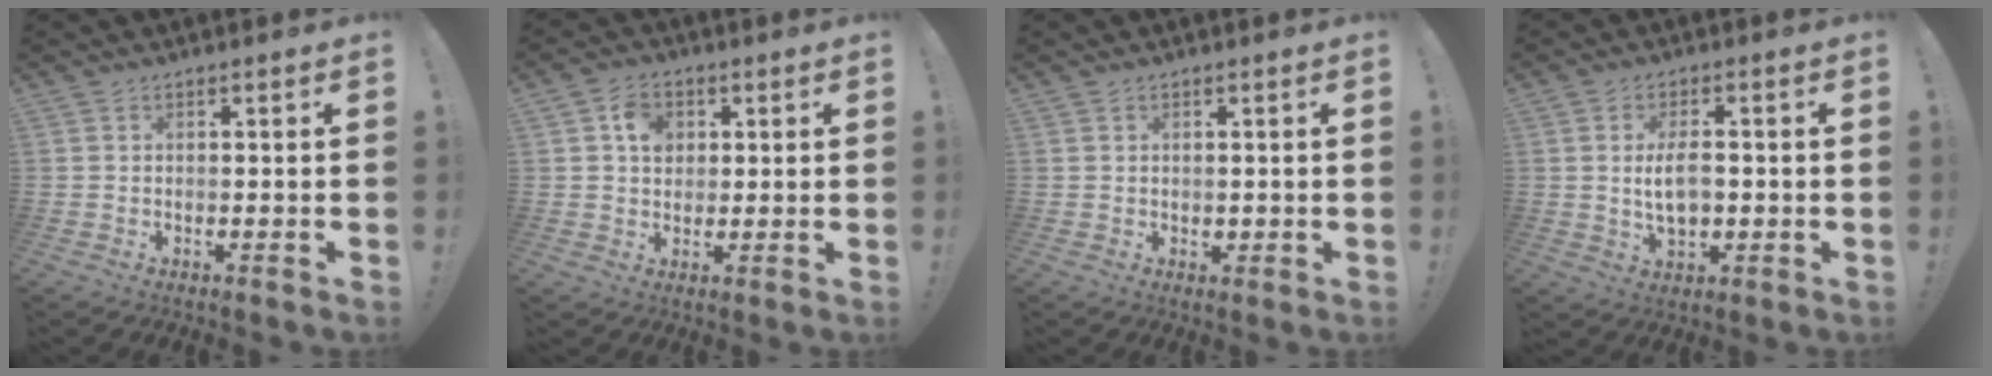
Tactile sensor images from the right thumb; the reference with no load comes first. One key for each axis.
{"total": 6.8, "fx": 2.2, "fy": 5.6, "fz": 3.2, "tx": -0.043, "ty": -0.002, "tz": 0.040}
{"total": 1.2, "fx": 0.5, "fy": 1.0, "fz": 0.3, "tx": 0.003, "ty": -0.002, "tz": 0.007}
{"total": 7.6, "fx": -0.3, "fy": 4.3, "fz": 6.2, "tx": -0.108, "ty": -0.003, "tz": -0.010}